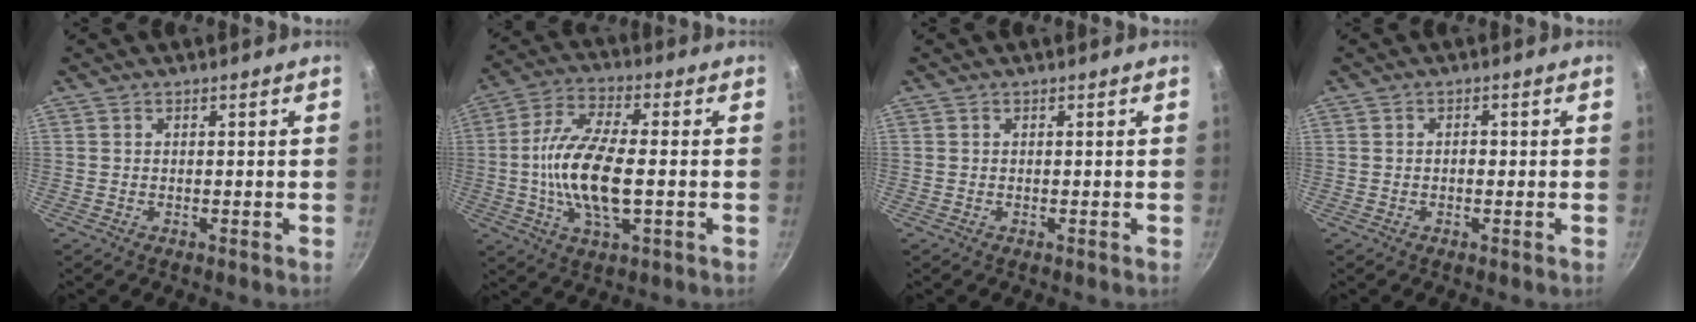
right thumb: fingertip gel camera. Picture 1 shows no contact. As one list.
[{"total": 14.1, "force": [-1.4, 5.4, 13.0], "torque": [-0.255, 0.015, -0.037]}, {"total": 0.0}, {"total": 1.1, "force": [-0.2, 0.7, 0.8], "torque": [-0.010, 0.004, -0.005]}]